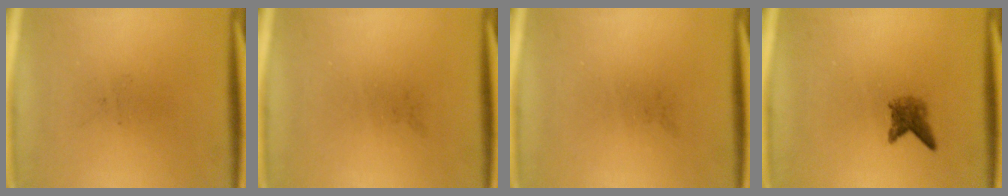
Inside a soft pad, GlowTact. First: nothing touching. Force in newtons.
{"total": 0.0}
{"total": 0.0}
{"total": 2.3}